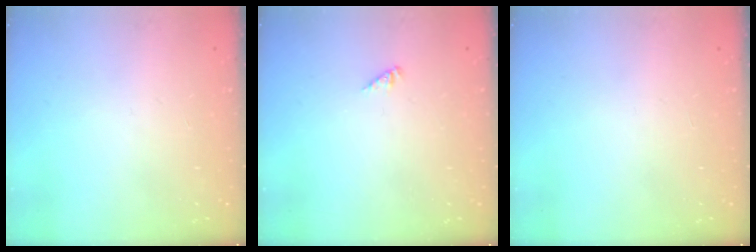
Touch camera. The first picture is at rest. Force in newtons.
{"total": 0.0}
{"total": 0.0}